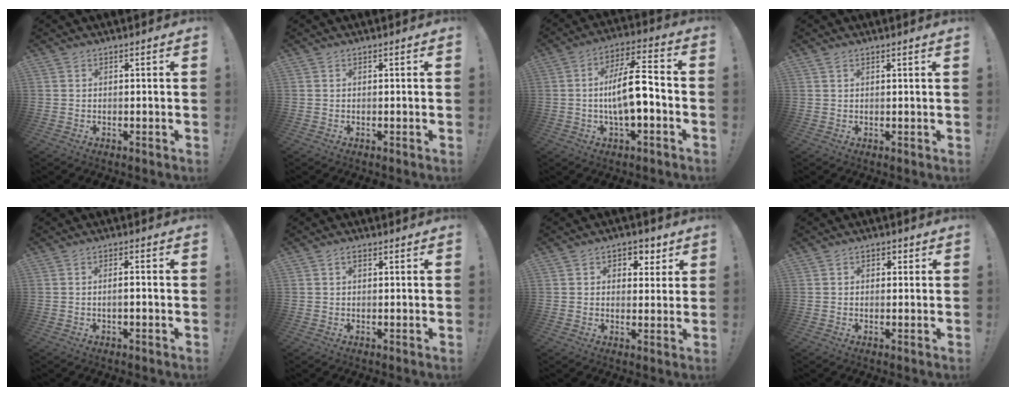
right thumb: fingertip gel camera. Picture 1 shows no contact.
{"total": 0.0}
{"total": 13.3, "force": [-1.9, 3.8, 12.6], "torque": [-0.220, 0.007, -0.040]}
{"total": 0.9, "force": [0.6, -0.3, 0.6], "torque": [-0.010, -0.001, 0.009]}
{"total": 2.2, "force": [-0.9, 0.0, 2.1], "torque": [-0.039, 0.004, -0.016]}
{"total": 1.5, "force": [0.5, 0.9, 1.0], "torque": [-0.017, 0.003, 0.009]}
{"total": 5.0, "force": [2.2, 4.2, 1.7], "torque": [-0.017, -0.013, 0.039]}
{"total": 1.9, "force": [-0.1, 1.6, 1.0], "torque": [-0.010, 0.004, -0.006]}